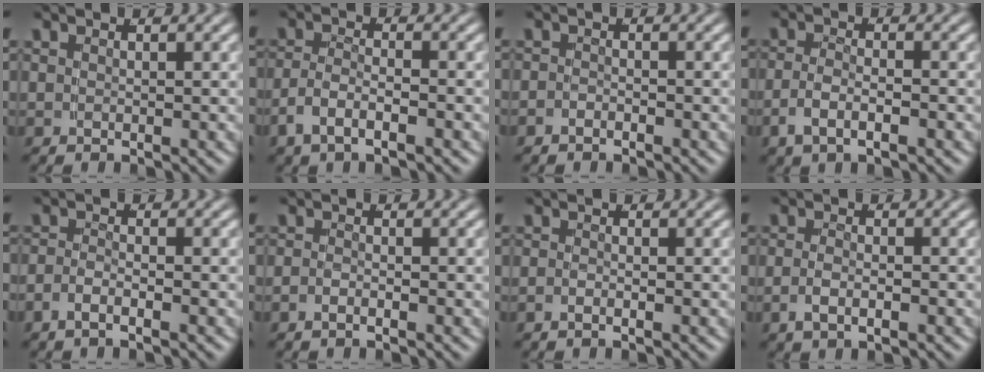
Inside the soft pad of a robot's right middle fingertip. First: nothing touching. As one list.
[{"total": 3.1, "force": [-1.6, 1.6, 2.2], "torque": [-0.049, -0.009, -0.028]}, {"total": 1.2, "force": [-1.1, 0.6, 0.2], "torque": [-0.006, -0.007, -0.019]}, {"total": 2.8, "force": [-1.4, 1.1, 2.1], "torque": [-0.046, -0.007, -0.024]}, {"total": 1.9, "force": [-1.4, 0.5, 1.3], "torque": [-0.028, -0.004, -0.026]}, {"total": 1.1, "force": [-0.9, 0.3, 0.6], "torque": [-0.015, -0.004, -0.018]}, {"total": 0.9, "force": [-0.7, 0.0, 0.5], "torque": [-0.012, -0.003, -0.015]}, {"total": 2.0, "force": [-1.1, 0.7, 1.5], "torque": [-0.032, -0.005, -0.019]}]